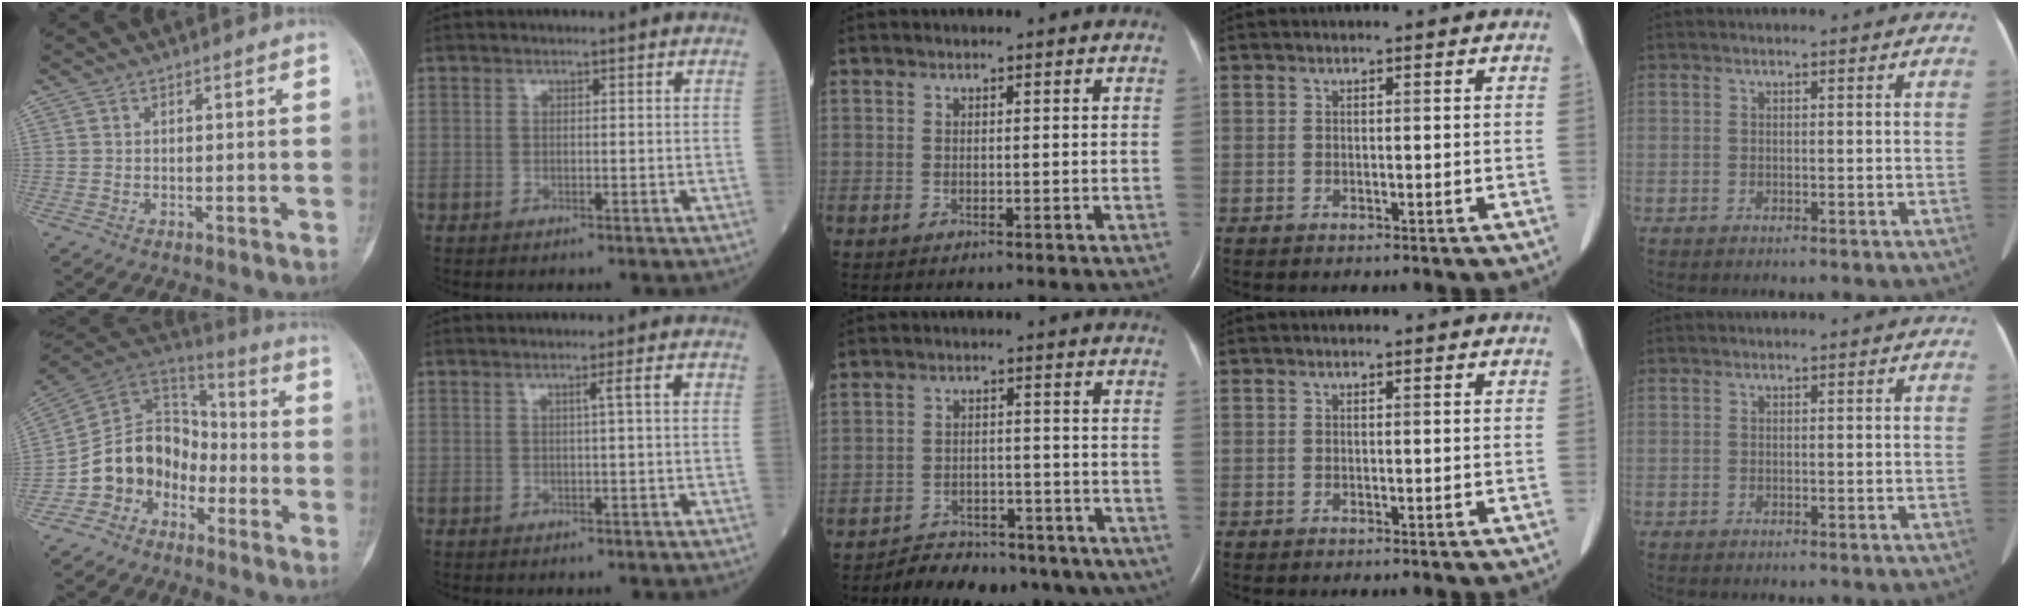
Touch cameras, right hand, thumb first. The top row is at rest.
{"thumb": {"total": 13.2, "force": [-5.8, 10.6, 5.4], "torque": [-0.061, 0.091, -0.119]}, "index": {"total": 2.0, "force": [0.4, -0.4, 1.9], "torque": [-0.029, 0.003, 0.008]}, "middle": {"total": 14.4, "force": [-11.6, 6.9, 4.9], "torque": [-0.065, 0.019, -0.146]}}